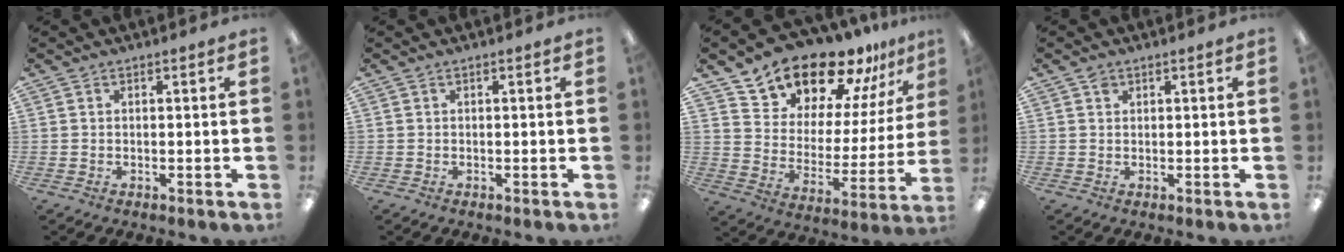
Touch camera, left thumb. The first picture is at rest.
{"total": 0.0}
{"total": 17.0, "force": [15.1, 7.0, 3.7], "torque": [-0.075, -0.134, 0.267]}
{"total": 1.3, "force": [0.8, 0.9, 0.4], "torque": [-0.011, 0.001, 0.015]}